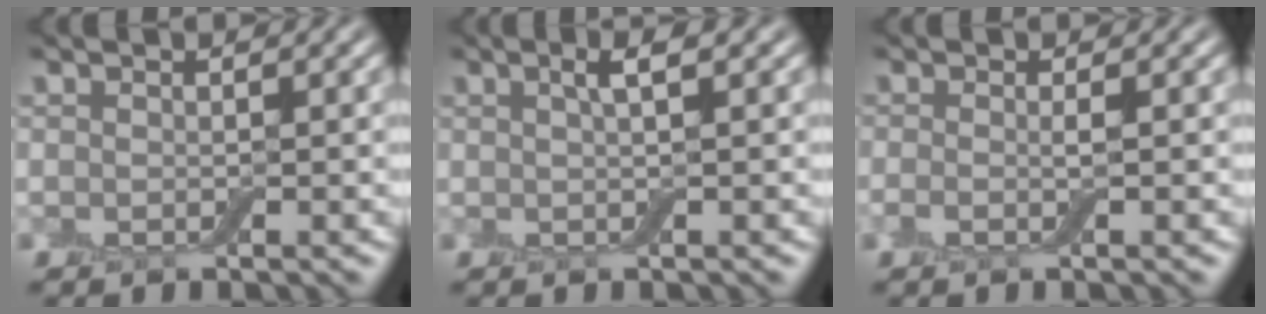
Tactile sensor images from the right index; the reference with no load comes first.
{"total": 2.0, "force": [0.7, 0.4, 1.8], "torque": [-0.028, 0.004, 0.008]}
{"total": 1.2, "force": [-0.3, 0.2, 1.2], "torque": [-0.027, -0.006, -0.008]}